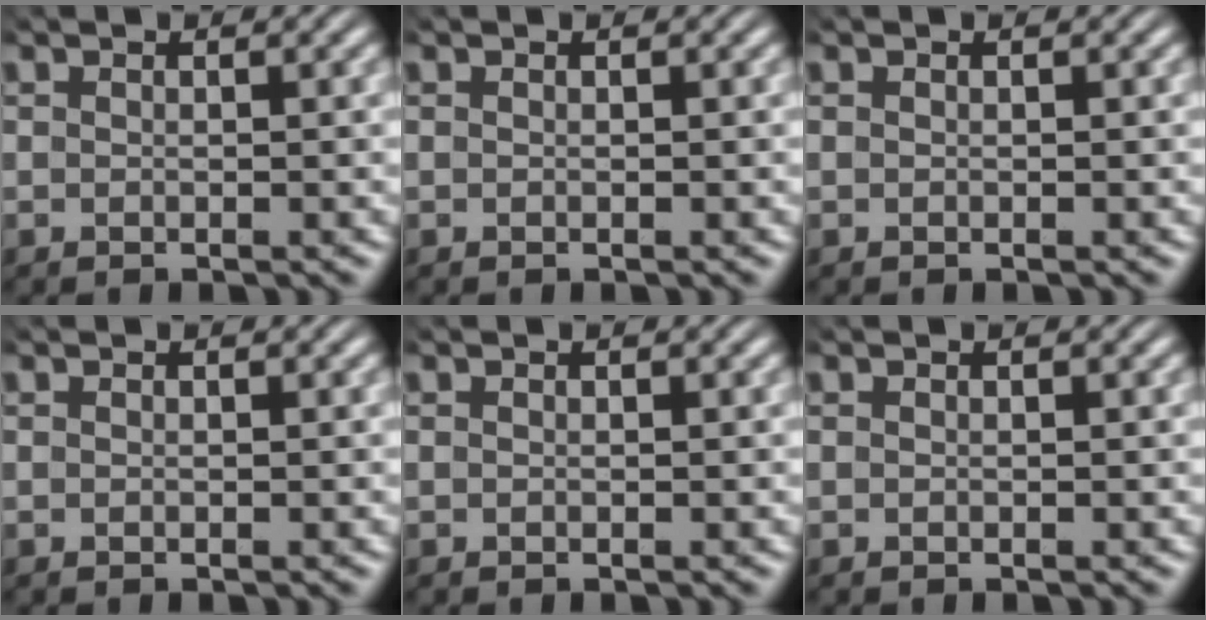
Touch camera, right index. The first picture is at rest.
{"total": 0.0}
{"total": 0.0}
{"total": 0.0}
{"total": 0.0}
{"total": 0.0}